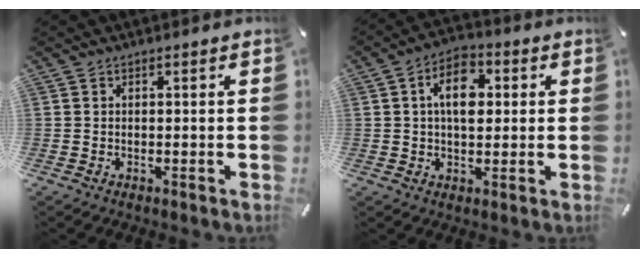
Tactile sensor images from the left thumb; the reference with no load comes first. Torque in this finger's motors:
{"motor_torque": [1.18, 2.19, 1.12, -0.62, 0.40]}